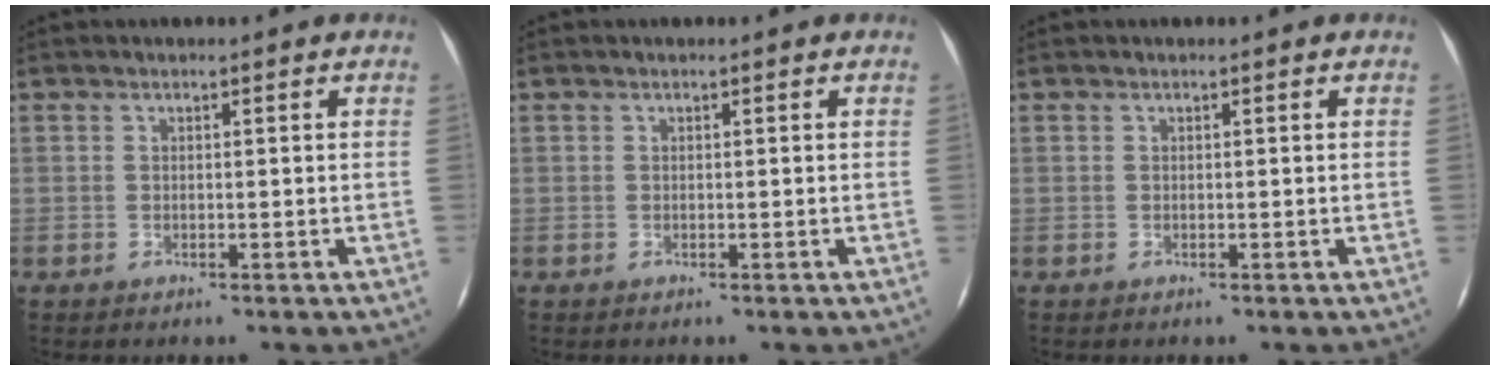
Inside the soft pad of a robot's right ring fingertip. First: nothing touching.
{"total": 0.0}
{"total": 0.0}